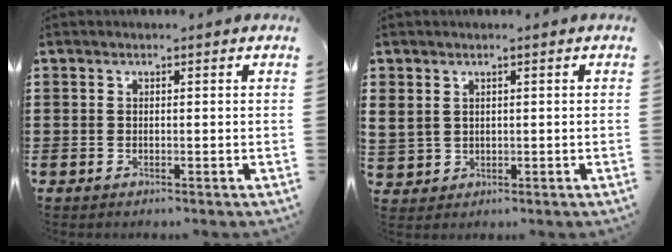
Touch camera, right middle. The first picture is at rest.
{"total": 2.1, "force": [1.2, 1.8, 0.2], "torque": [-0.015, 0.008, 0.022]}